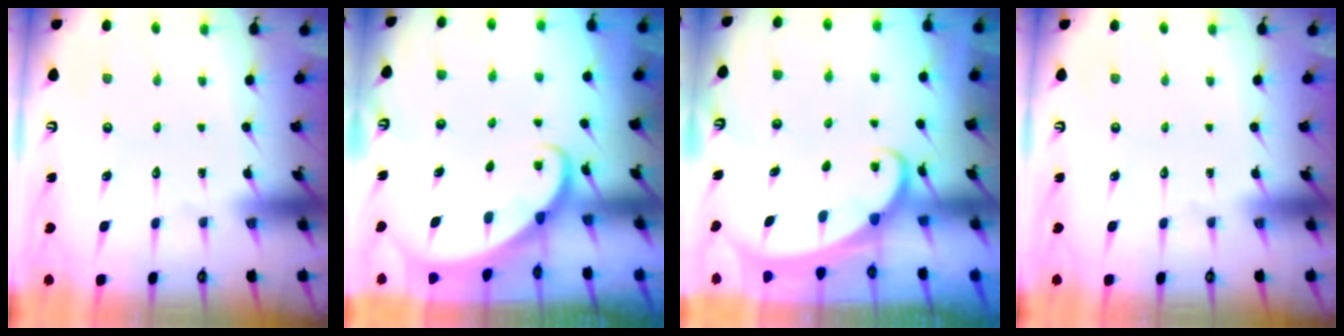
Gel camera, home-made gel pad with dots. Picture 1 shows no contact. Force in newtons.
{"total": 2.0, "press": 2.0, "slide": 0.2}
{"total": 1.9, "press": 1.9, "slide": 0.2}
{"total": 0.0}